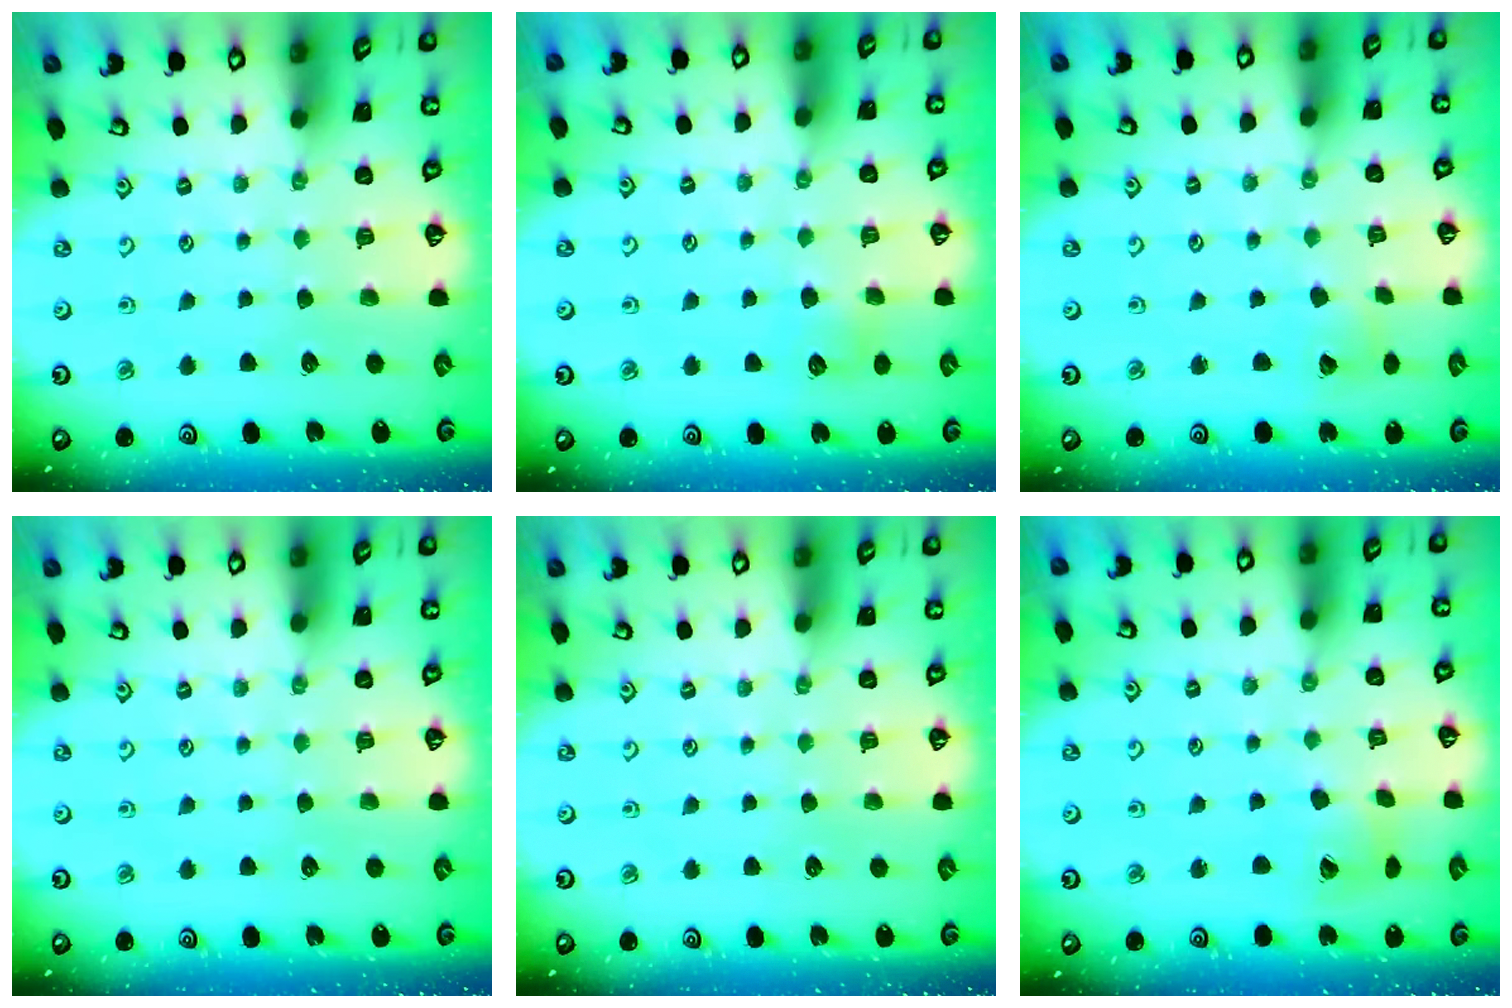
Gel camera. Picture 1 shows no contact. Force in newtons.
{"total": 4.8, "press": 4.8, "slide": 0.6}
{"total": 3.0, "press": 3.0, "slide": 0.2}
{"total": 0.0}
{"total": 0.0}
{"total": 8.5, "press": 8.4, "slide": 1.2}